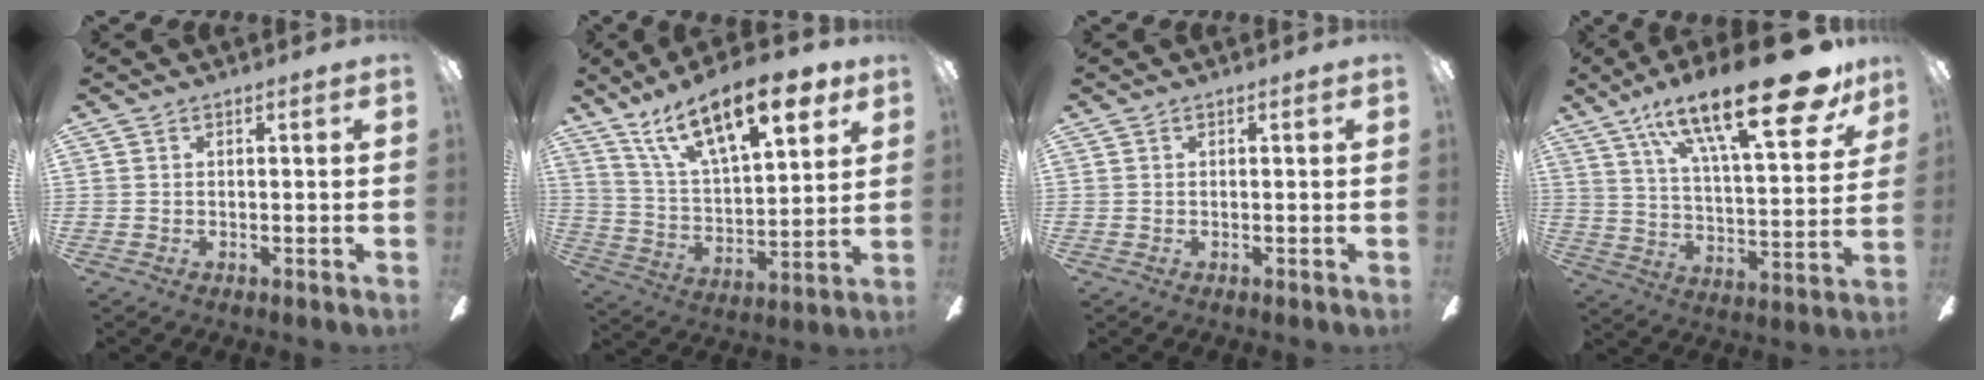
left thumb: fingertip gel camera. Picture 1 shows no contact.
{"total": 21.4, "force": [13.6, 8.1, 14.4], "torque": [-0.241, -0.062, 0.228]}
{"total": 0.0}
{"total": 28.7, "force": [17.7, 8.7, 20.8], "torque": [-0.315, -0.109, 0.283]}